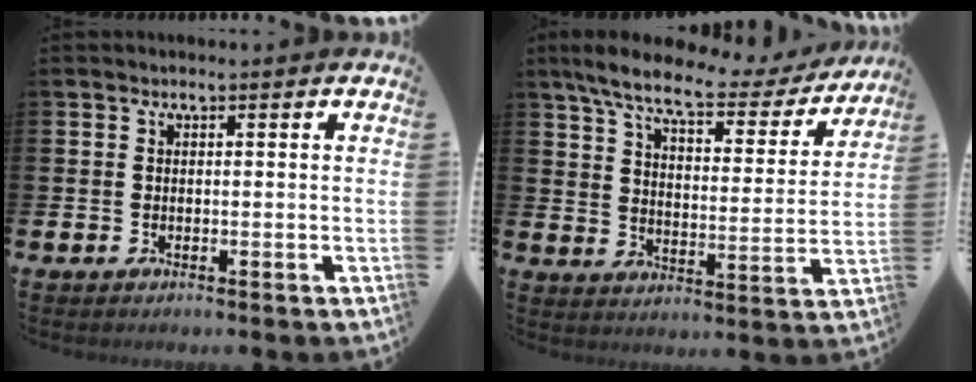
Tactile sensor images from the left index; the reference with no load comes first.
{"total": 8.5, "force": [7.1, 1.8, 4.3], "torque": [-0.104, -0.039, 0.117]}